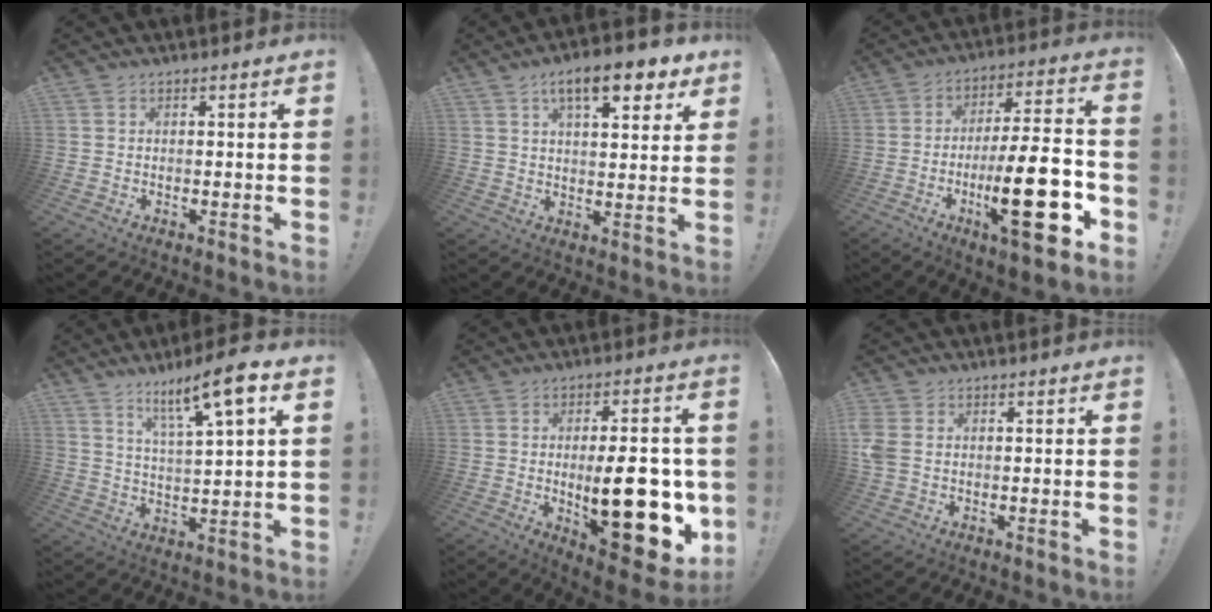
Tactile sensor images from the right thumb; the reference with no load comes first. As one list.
[{"total": 12.2, "force": [6.4, 4.2, 9.4], "torque": [-0.136, -0.025, 0.102]}, {"total": 23.6, "force": [-7.2, 6.2, 21.6], "torque": [-0.343, 0.024, -0.110]}, {"total": 11.9, "force": [7.0, 1.6, 9.6], "torque": [-0.157, -0.035, 0.107]}, {"total": 22.2, "force": [-2.6, 8.8, 20.2], "torque": [-0.276, -0.009, -0.027]}, {"total": 4.7, "force": [0.4, 3.3, 3.2], "torque": [-0.080, 0.003, 0.010]}]